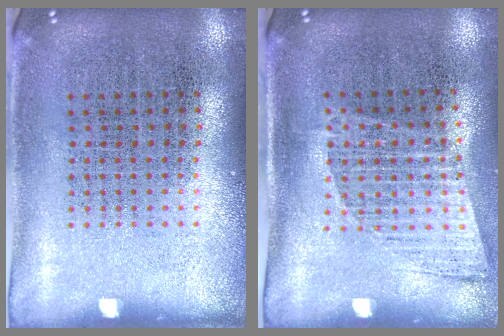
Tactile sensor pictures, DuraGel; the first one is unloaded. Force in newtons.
{"total": 1.2, "press": 1.0, "slide": 0.7}